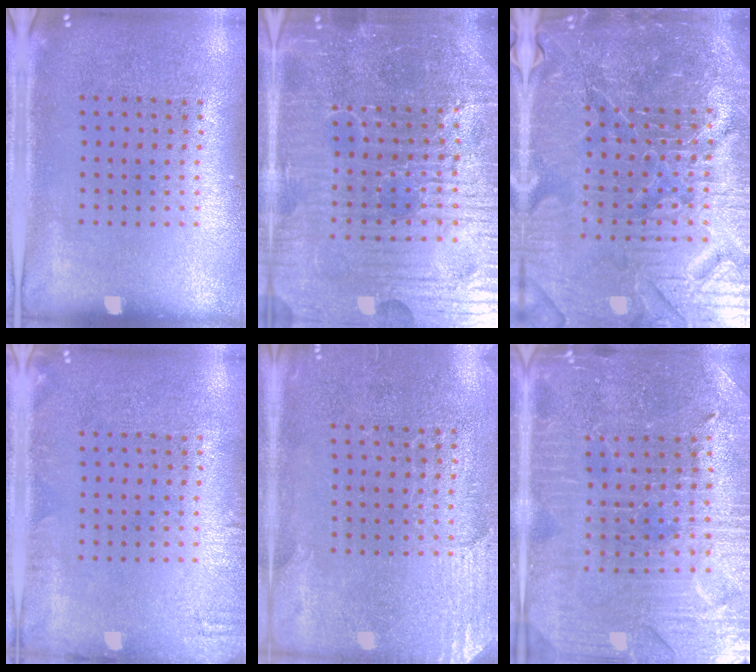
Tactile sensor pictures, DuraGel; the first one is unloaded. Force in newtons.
{"total": 6.5, "press": 6.0, "slide": 2.6}
{"total": 6.4, "press": 5.9, "slide": 2.6}
{"total": 1.1, "press": 1.1, "slide": 0.2}
{"total": 2.6, "press": 2.4, "slide": 1.1}
{"total": 3.3, "press": 3.2, "slide": 0.5}